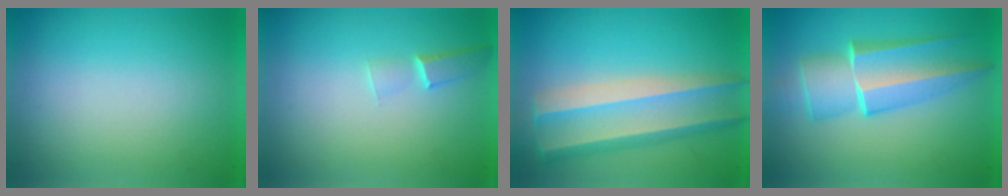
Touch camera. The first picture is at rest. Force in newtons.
{"total": 1.1}
{"total": 6.4}
{"total": 5.8}